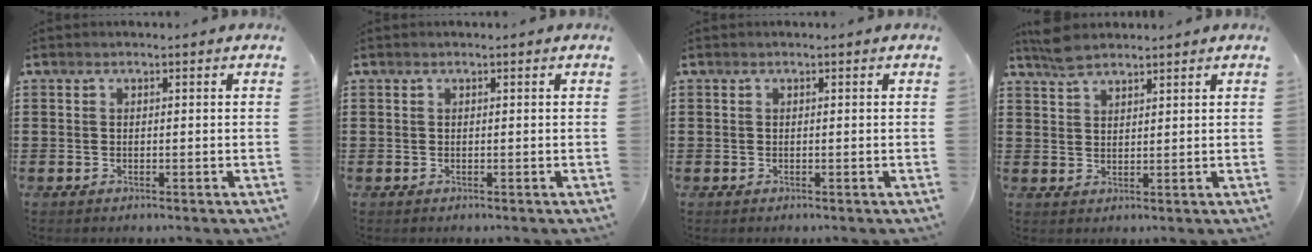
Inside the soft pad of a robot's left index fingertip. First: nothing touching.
{"total": 0.0}
{"total": 0.0}
{"total": 3.7, "force": [3.2, 1.2, 1.5], "torque": [-0.038, 0.002, 0.060]}